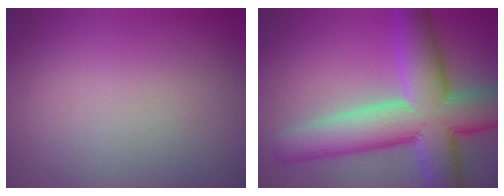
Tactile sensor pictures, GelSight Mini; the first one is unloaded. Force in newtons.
{"total": 11.8, "press": 11.8, "slide": 0.9}